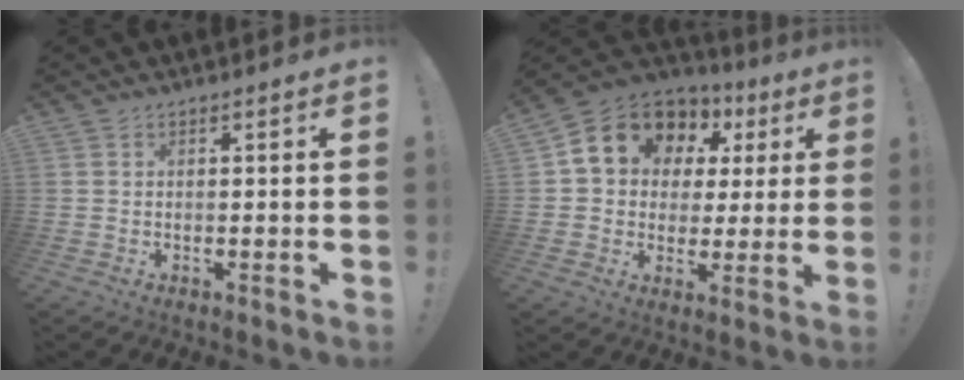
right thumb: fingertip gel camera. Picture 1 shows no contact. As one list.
[{"total": 13.9, "force": [6.7, 10.5, 6.1], "torque": [-0.094, -0.040, 0.132]}]